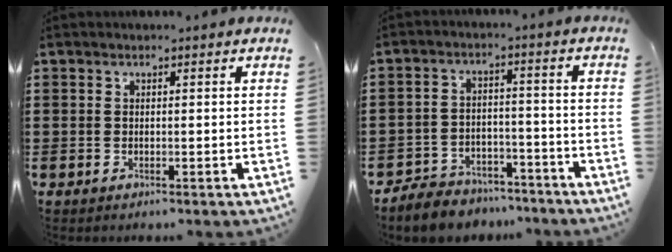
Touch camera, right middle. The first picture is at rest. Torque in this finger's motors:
{"motor_torque": [0.35, -0.32, 0.08, 0.04]}